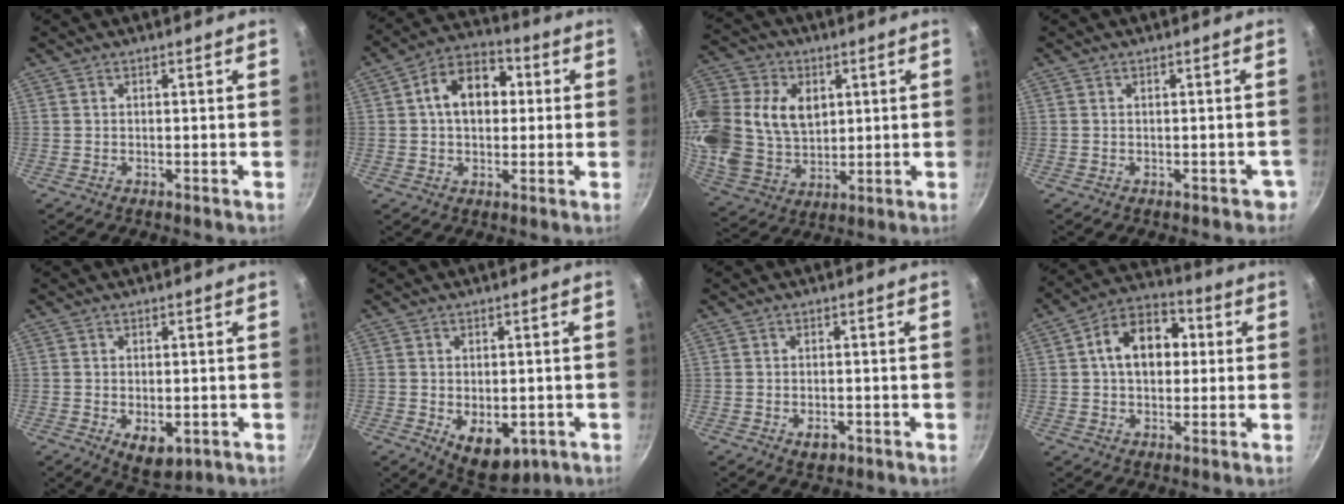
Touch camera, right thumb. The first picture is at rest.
{"total": 11.7, "force": [1.7, 8.3, 8.1], "torque": [-0.088, 0.025, 0.011]}
{"total": 25.8, "force": [6.1, 19.5, 15.7], "torque": [-0.366, 0.026, 0.121]}
{"total": 2.0, "force": [-1.0, 1.2, 1.2], "torque": [0.004, 0.022, 0.000]}
{"total": 6.4, "force": [-1.6, 3.8, 4.9], "torque": [-0.058, -0.007, -0.012]}
{"total": 9.1, "force": [-2.4, 5.6, 6.8], "torque": [-0.069, -0.003, -0.017]}
{"total": 3.0, "force": [-1.2, 1.9, 2.0], "torque": [-0.028, 0.005, -0.013]}
{"total": 12.8, "force": [1.9, 9.0, 8.9], "torque": [-0.098, 0.024, 0.014]}